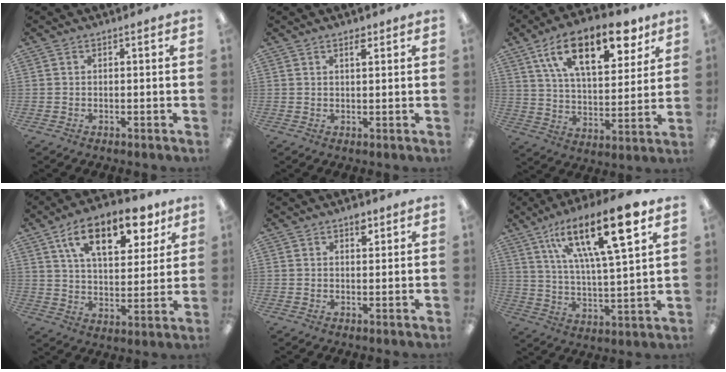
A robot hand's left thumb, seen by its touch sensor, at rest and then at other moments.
{"total": 2.2, "force": [1.6, 0.6, 1.4], "torque": [-0.017, -0.006, 0.024]}
{"total": 20.4, "force": [11.6, 9.5, 13.9], "torque": [-0.214, -0.038, 0.192]}
{"total": 17.6, "force": [10.0, 8.6, 11.6], "torque": [-0.173, -0.032, 0.166]}
{"total": 3.0, "force": [2.1, 1.4, 1.7], "torque": [-0.012, -0.008, 0.031]}
{"total": 20.8, "force": [11.8, 6.4, 15.9], "torque": [-0.255, -0.051, 0.186]}